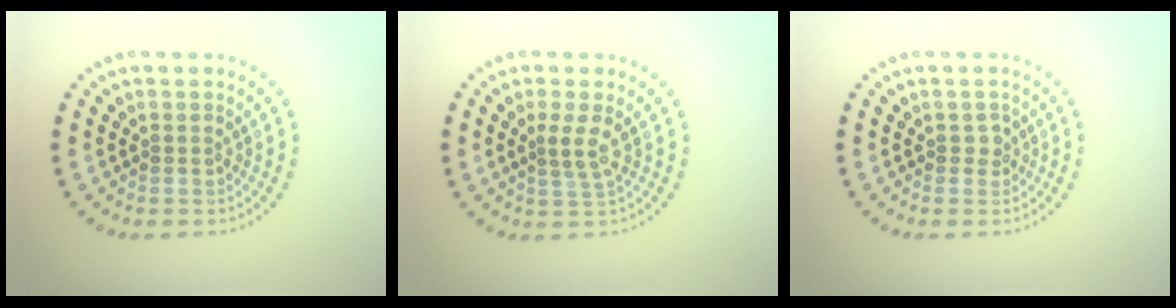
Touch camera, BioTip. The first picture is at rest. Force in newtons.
{"total": 1.8, "press": 1.3, "slide": 1.3}
{"total": 0.9, "press": 0.7, "slide": 0.6}